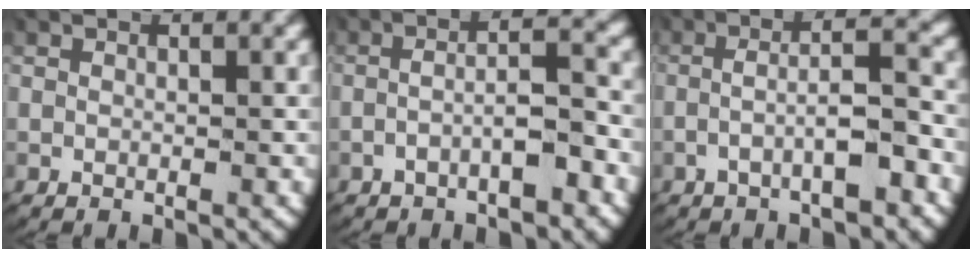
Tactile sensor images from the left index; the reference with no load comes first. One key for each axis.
{"total": 3.5, "fx": -1.6, "fy": 0.6, "fz": 3.0, "tx": -0.055, "ty": 0.001, "tz": -0.027}
{"total": 4.0, "fx": -1.6, "fy": 0.9, "fz": 3.6, "tx": -0.070, "ty": 0.002, "tz": -0.025}